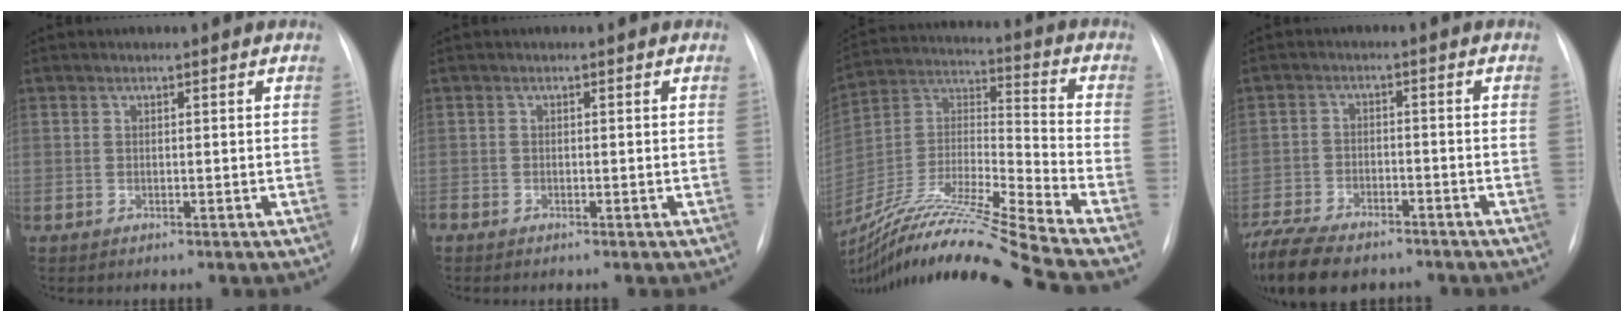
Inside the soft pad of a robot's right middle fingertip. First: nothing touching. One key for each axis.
{"total": 0.6, "fx": -0.5, "fy": 0.3, "fz": 0.1, "tx": -0.004, "ty": 0.001, "tz": -0.010}
{"total": 26.3, "fx": -22.3, "fy": -2.0, "fz": 13.8, "tx": -0.290, "ty": -0.035, "tz": -0.397}
{"total": 15.9, "fx": -12.2, "fy": 6.5, "fz": 7.8, "tx": -0.200, "ty": -0.021, "tz": -0.190}